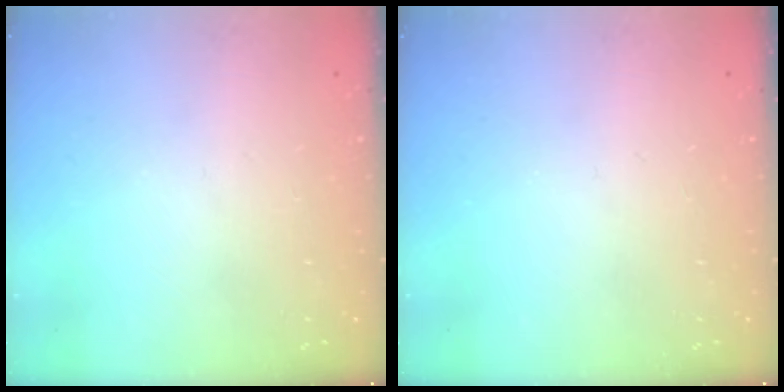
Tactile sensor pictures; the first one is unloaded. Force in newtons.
{"total": 0.0}